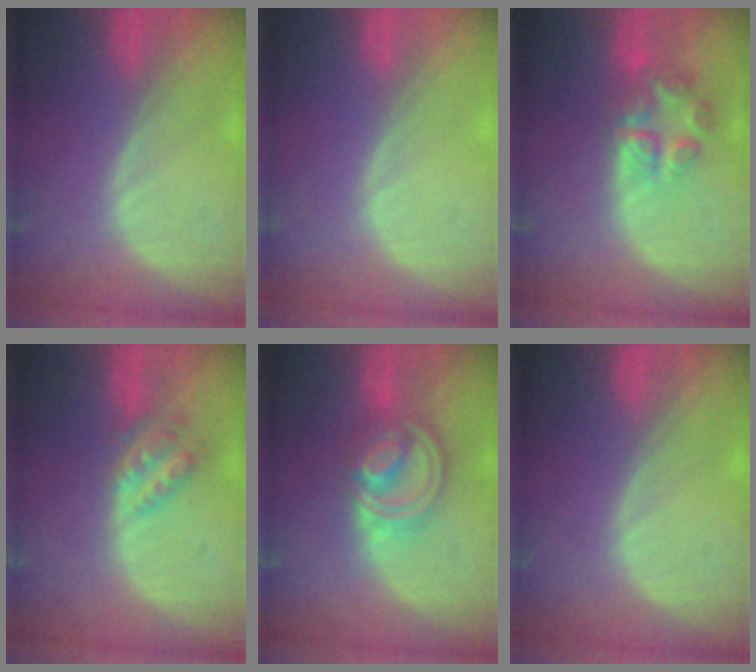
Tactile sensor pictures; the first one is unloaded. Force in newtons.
{"total": 0.0}
{"total": 7.1, "press": 5.9, "slide": 3.8}
{"total": 4.7, "press": 4.3, "slide": 1.9}
{"total": 8.0, "press": 6.9, "slide": 4.1}
{"total": 0.0}